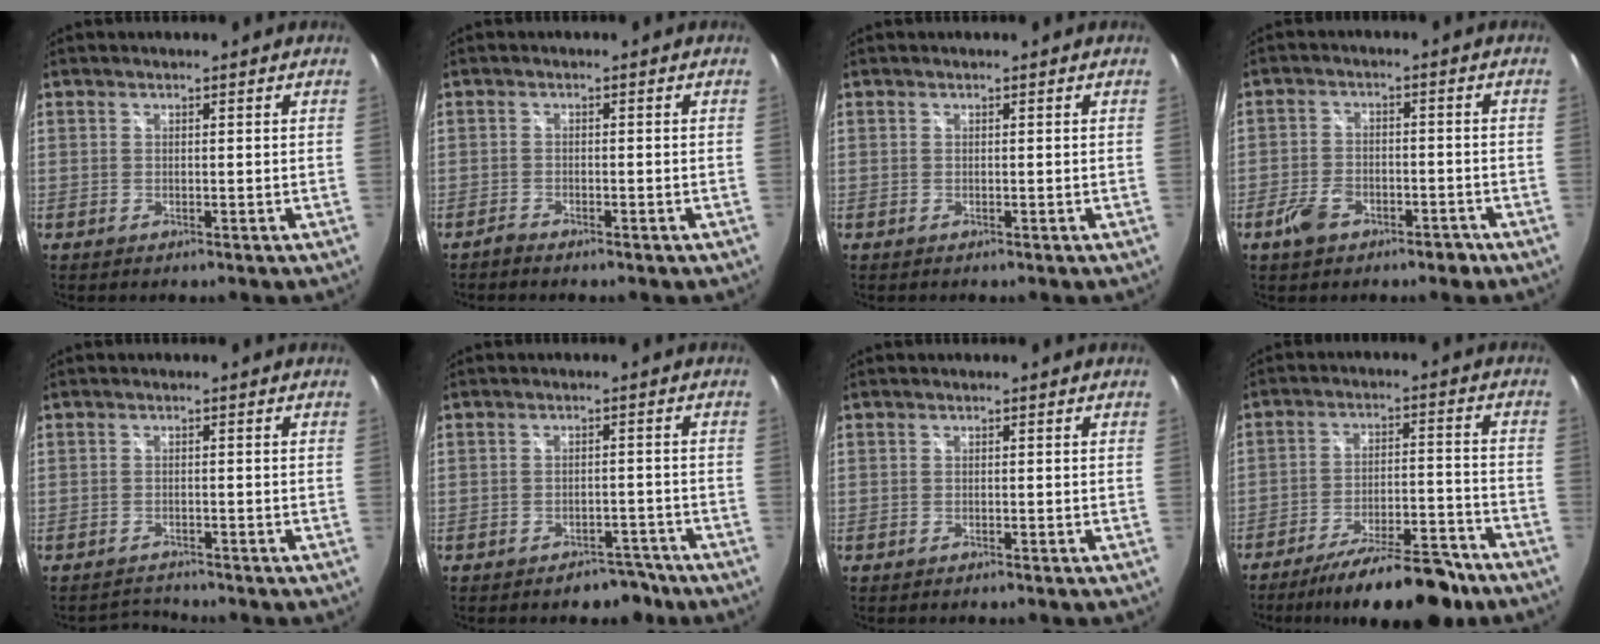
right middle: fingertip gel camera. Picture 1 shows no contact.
{"total": 2.0, "force": [-1.8, 0.7, 0.8], "torque": [-0.022, -0.001, -0.029]}
{"total": 0.0}
{"total": 6.3, "force": [-3.9, 3.8, 3.3], "torque": [-0.074, 0.005, -0.058]}
{"total": 2.1, "force": [-2.0, 0.1, -0.5], "torque": [0.000, 0.002, -0.038]}
{"total": 4.9, "force": [-3.8, 2.7, 1.2], "torque": [-0.019, 0.016, -0.042]}
{"total": 0.5, "force": [-0.5, 0.1, 0.2], "torque": [-0.003, -0.002, -0.009]}
{"total": 16.7, "force": [-13.5, 4.0, 9.0], "torque": [-0.153, -0.011, -0.196]}